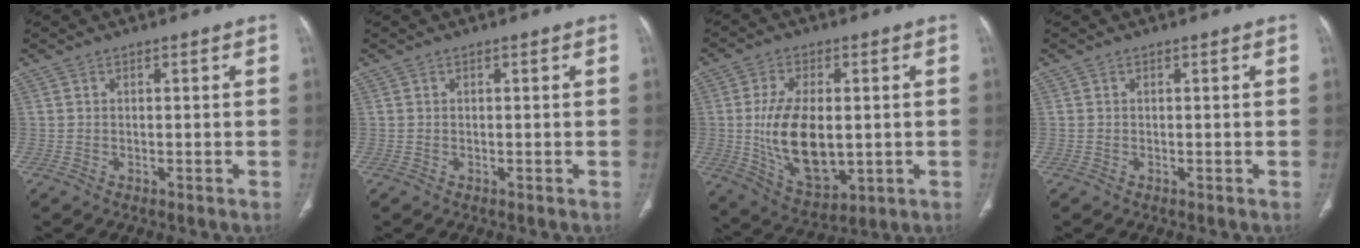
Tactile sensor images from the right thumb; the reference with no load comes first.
{"total": 0.0}
{"total": 15.3, "force": [-0.4, 8.3, 12.9], "torque": [-0.225, -0.014, 0.010]}
{"total": 0.0}